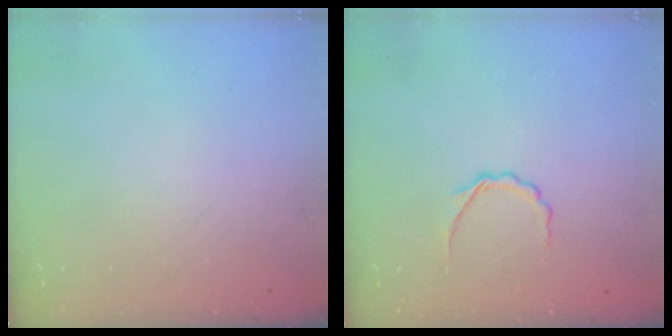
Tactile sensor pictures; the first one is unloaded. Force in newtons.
{"total": 3.6, "press": 3.4, "slide": 1.2}